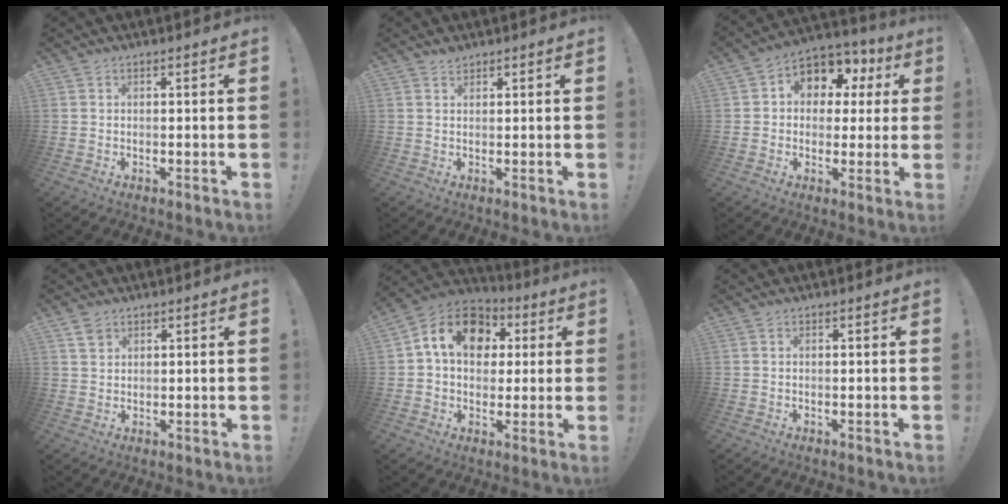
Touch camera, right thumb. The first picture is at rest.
{"total": 1.6, "force": [1.5, 0.5, 0.3], "torque": [0.006, -0.009, 0.026]}
{"total": 8.4, "force": [3.1, 6.9, 3.7], "torque": [-0.048, -0.027, 0.059]}
{"total": 2.8, "force": [1.9, 2.0, 0.7], "torque": [-0.001, -0.012, 0.033]}
{"total": 15.4, "force": [4.6, 11.5, 9.1], "torque": [-0.135, 0.002, 0.087]}
{"total": 0.0}